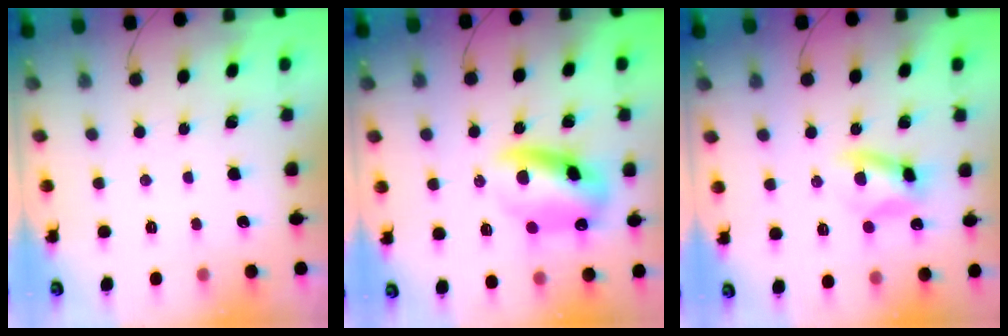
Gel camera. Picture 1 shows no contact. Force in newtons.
{"total": 12.1, "press": 11.8, "slide": 2.4}
{"total": 8.7, "press": 8.6, "slide": 1.5}